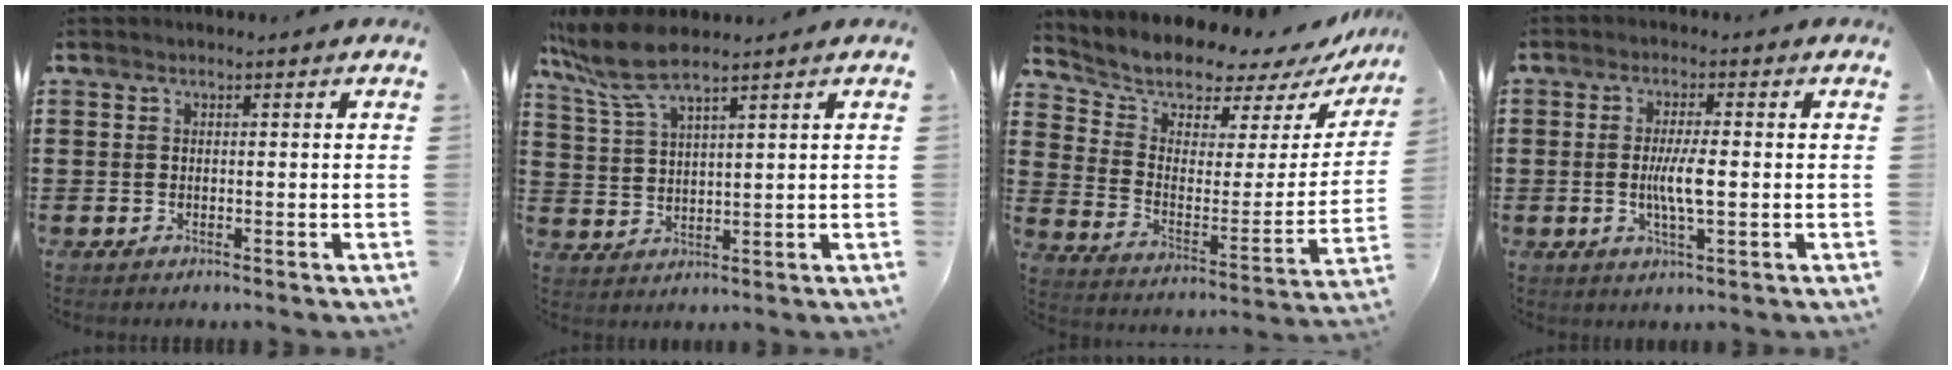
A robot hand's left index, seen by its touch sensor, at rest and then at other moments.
{"total": 7.1, "force": [5.5, 1.2, 4.2], "torque": [-0.108, -0.015, 0.098]}
{"total": 6.7, "force": [6.3, 2.2, 0.3], "torque": [-0.035, -0.059, 0.104]}
{"total": 5.3, "force": [-0.3, 1.0, 5.2], "torque": [-0.104, -0.004, -0.012]}